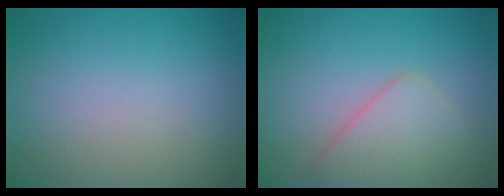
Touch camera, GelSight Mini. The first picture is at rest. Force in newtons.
{"total": 3.6, "press": 3.6, "slide": 0.3}